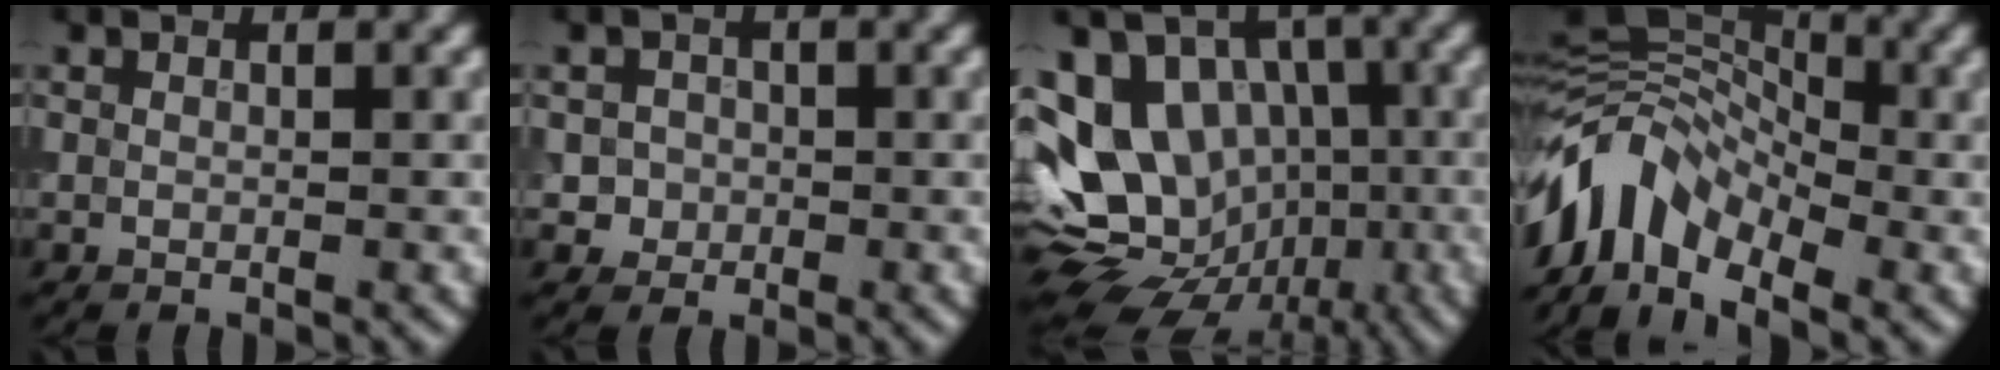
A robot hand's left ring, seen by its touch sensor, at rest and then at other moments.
{"total": 1.8, "force": [-0.2, 1.7, 0.3], "torque": [0.015, -0.004, -0.003]}
{"total": 12.3, "force": [-1.4, 9.9, 7.2], "torque": [-0.109, 0.001, -0.021]}
{"total": 8.7, "force": [-4.2, 5.6, 5.1], "torque": [-0.088, 0.010, -0.095]}